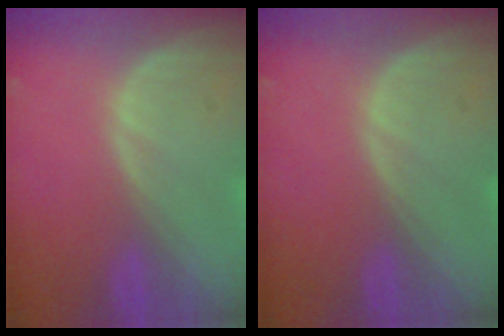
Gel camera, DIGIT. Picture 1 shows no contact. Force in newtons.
{"total": 0.0}